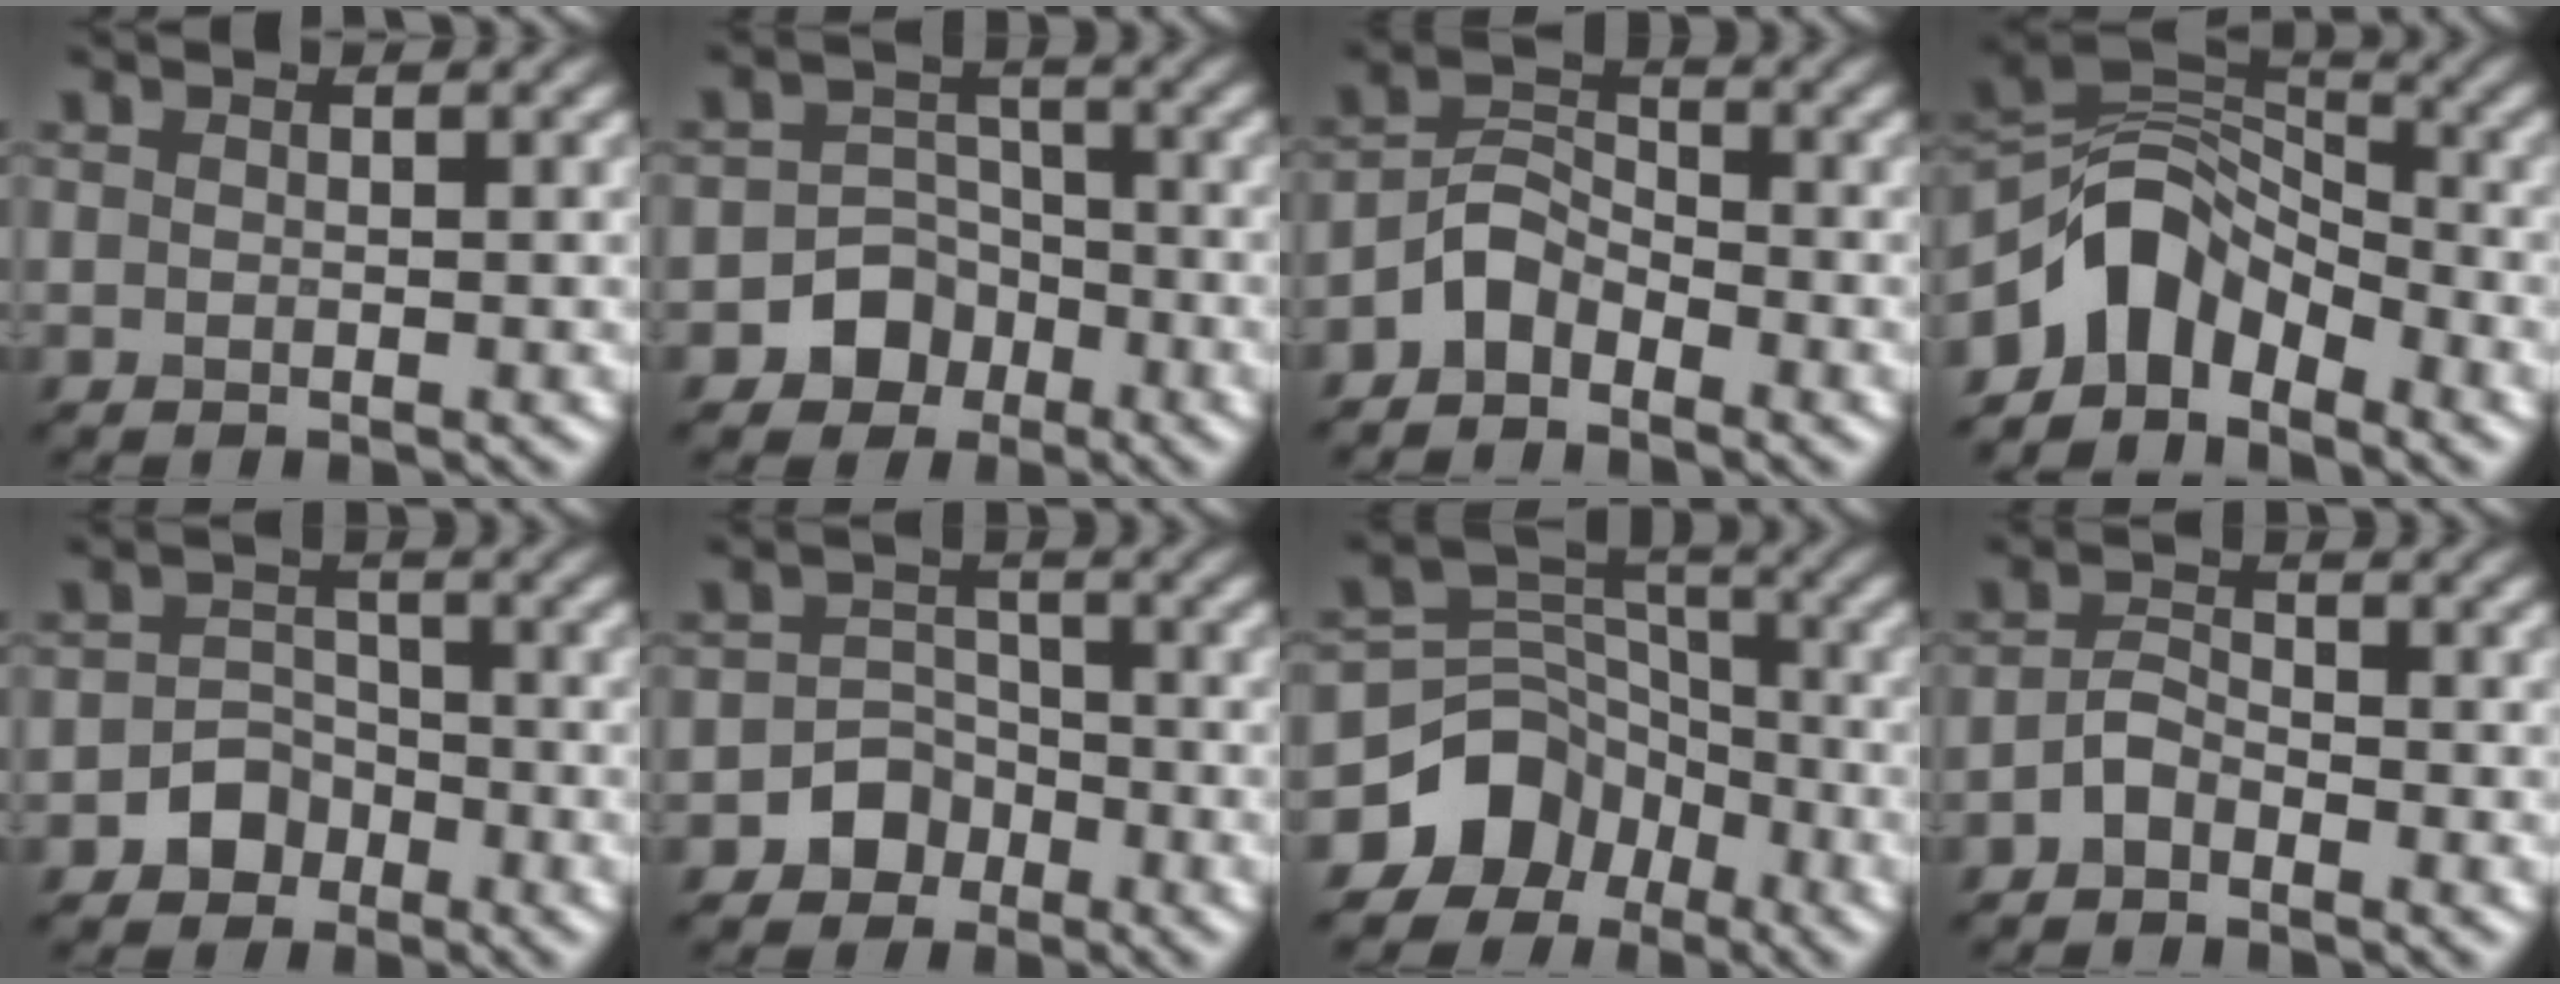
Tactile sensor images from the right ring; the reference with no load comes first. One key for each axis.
{"total": 4.5, "fx": -2.4, "fy": 3.7, "fz": 1.0, "tx": 0.019, "ty": 0.007, "tz": -0.054}
{"total": 3.2, "fx": -2.3, "fy": 1.8, "fz": 1.3, "tx": -0.022, "ty": 0.013, "tz": -0.055}
{"total": 6.2, "fx": -3.8, "fy": 3.8, "fz": 3.1, "tx": -0.034, "ty": 0.006, "tz": -0.083}
{"total": 2.8, "fx": -1.7, "fy": 2.2, "fz": 0.7, "tx": 0.003, "ty": 0.008, "tz": -0.031}
{"total": 3.2, "fx": -1.9, "fy": 2.5, "fz": 0.6, "tx": 0.020, "ty": 0.012, "tz": -0.039}
{"total": 7.6, "fx": -4.4, "fy": 5.8, "fz": 2.0, "tx": -0.023, "ty": 0.017, "tz": -0.090}
{"total": 1.9, "fx": -1.3, "fy": 1.0, "fz": 1.0, "tx": -0.019, "ty": 0.008, "tz": -0.030}